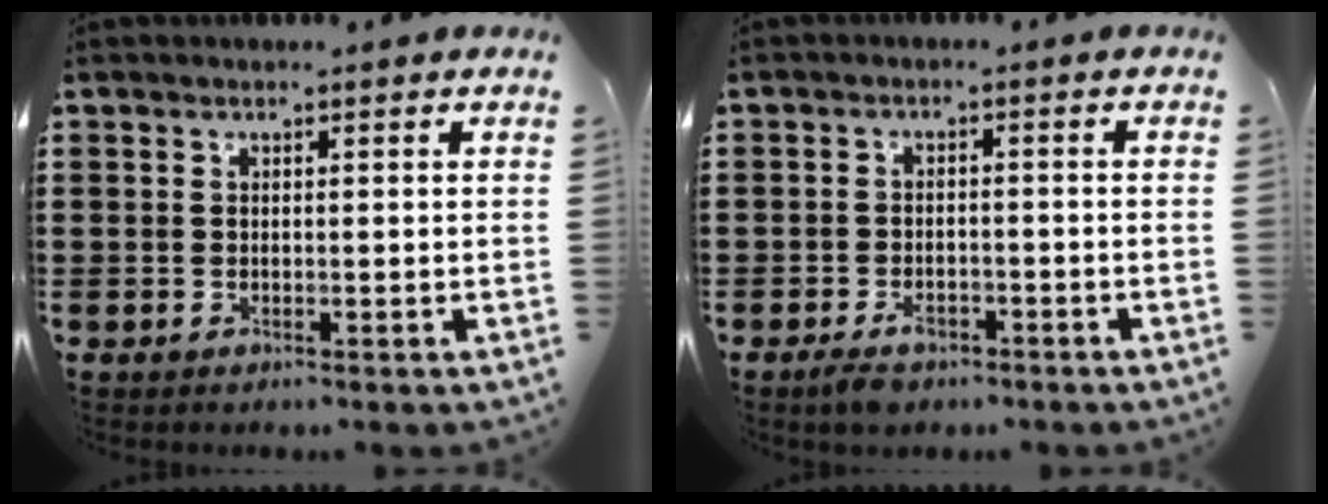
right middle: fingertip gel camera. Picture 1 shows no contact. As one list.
[{"total": 2.8, "force": [-1.9, 1.3, 1.5], "torque": [-0.034, 0.000, -0.039]}]